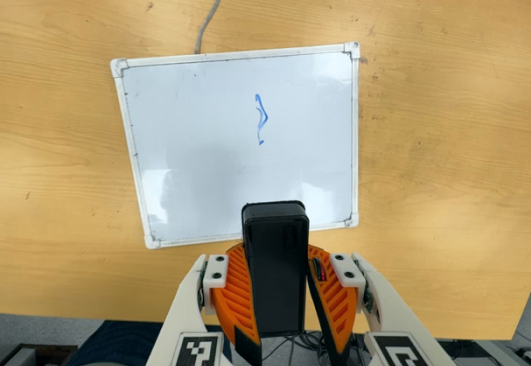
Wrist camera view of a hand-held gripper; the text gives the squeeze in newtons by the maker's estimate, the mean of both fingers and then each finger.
{"total": 9.7, "left": 10.0, "right": 9.4}